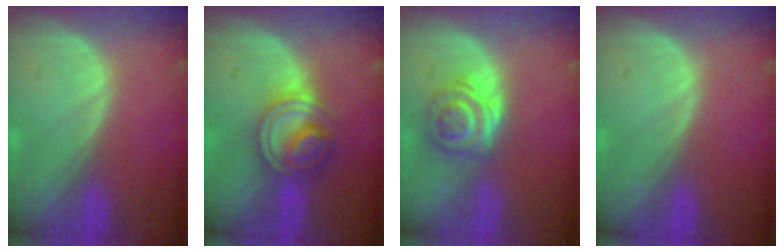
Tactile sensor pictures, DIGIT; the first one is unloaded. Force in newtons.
{"total": 6.1, "press": 6.0, "slide": 0.9}
{"total": 5.3, "press": 5.0, "slide": 1.7}
{"total": 0.0}